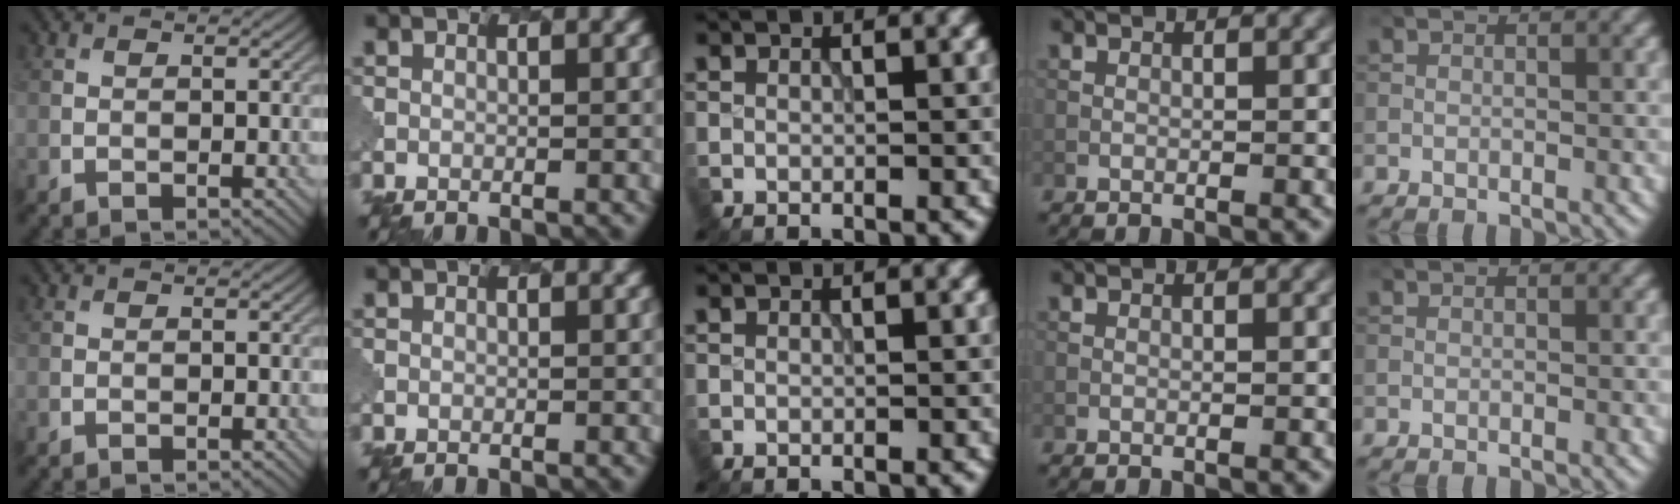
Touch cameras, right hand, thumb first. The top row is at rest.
{}